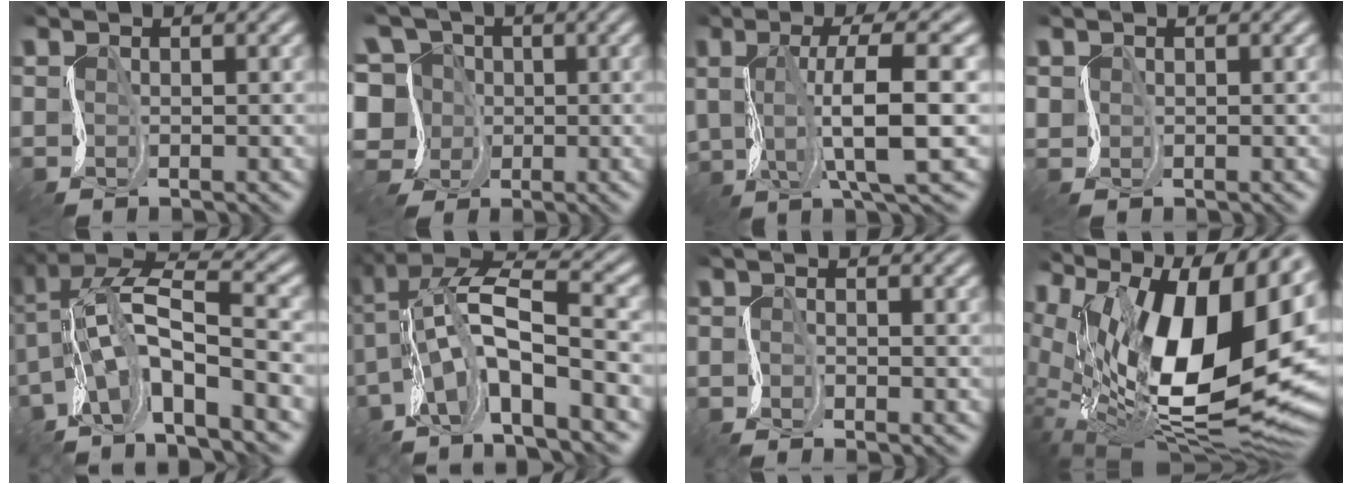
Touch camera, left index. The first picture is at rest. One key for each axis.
{"total": 8.9, "fx": -3.6, "fy": 7.7, "fz": 2.8, "tx": -0.059, "ty": 0.008, "tz": -0.098}
{"total": 6.6, "fx": -1.3, "fy": 1.0, "fz": 6.4, "tx": -0.103, "ty": -0.012, "tz": -0.020}
{"total": 0.8, "fx": -0.6, "fy": 0.3, "fz": -0.4, "tx": 0.006, "ty": -0.009, "tz": -0.006}
{"total": 8.4, "fx": -4.9, "fy": 1.5, "fz": 6.6, "tx": -0.111, "ty": 0.002, "tz": -0.094}
{"total": 8.6, "fx": -4.6, "fy": 1.5, "fz": 7.1, "tx": -0.119, "ty": 0.000, "tz": -0.086}
{"total": 1.9, "fx": -1.8, "fy": -0.3, "fz": -0.4, "tx": 0.021, "ty": -0.015, "tz": -0.037}
{"total": 16.4, "fx": 3.7, "fy": 8.1, "fz": 13.7, "tx": -0.199, "ty": 0.005, "tz": 0.063}